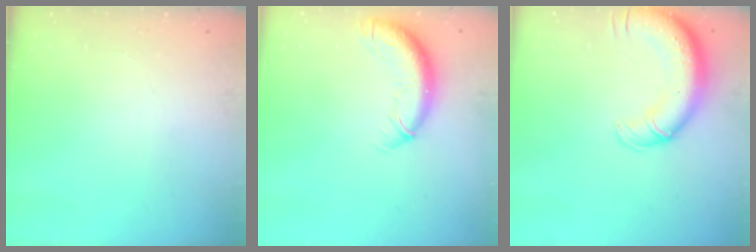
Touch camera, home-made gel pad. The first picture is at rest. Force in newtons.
{"total": 11.5, "press": 11.2, "slide": 2.8}
{"total": 14.4, "press": 14.0, "slide": 3.4}